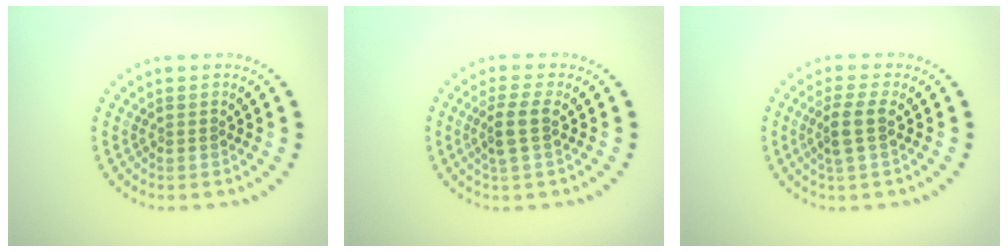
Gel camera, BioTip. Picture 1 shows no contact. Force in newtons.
{"total": 2.3, "press": 1.9, "slide": 1.4}
{"total": 2.3, "press": 1.9, "slide": 1.4}